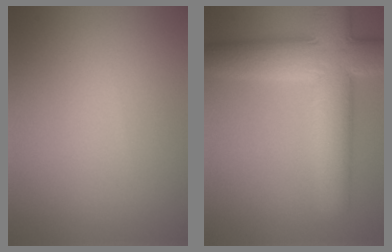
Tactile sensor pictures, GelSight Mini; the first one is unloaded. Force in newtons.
{"total": 10.0, "press": 10.0, "slide": 0.5}